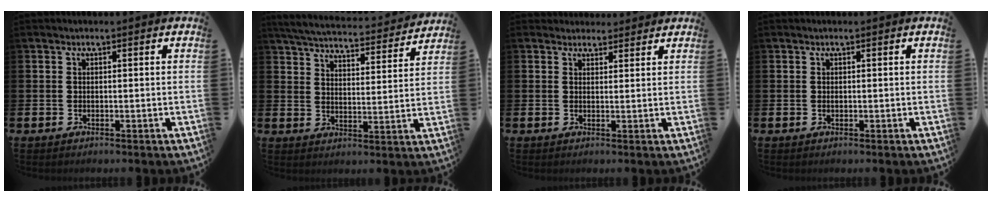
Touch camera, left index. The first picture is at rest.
{"total": 5.2, "force": [5.0, 0.6, 1.1], "torque": [-0.046, -0.038, 0.085]}
{"total": 2.6, "force": [2.4, 1.0, -0.2], "torque": [0.010, -0.010, 0.042]}
{"total": 0.0}